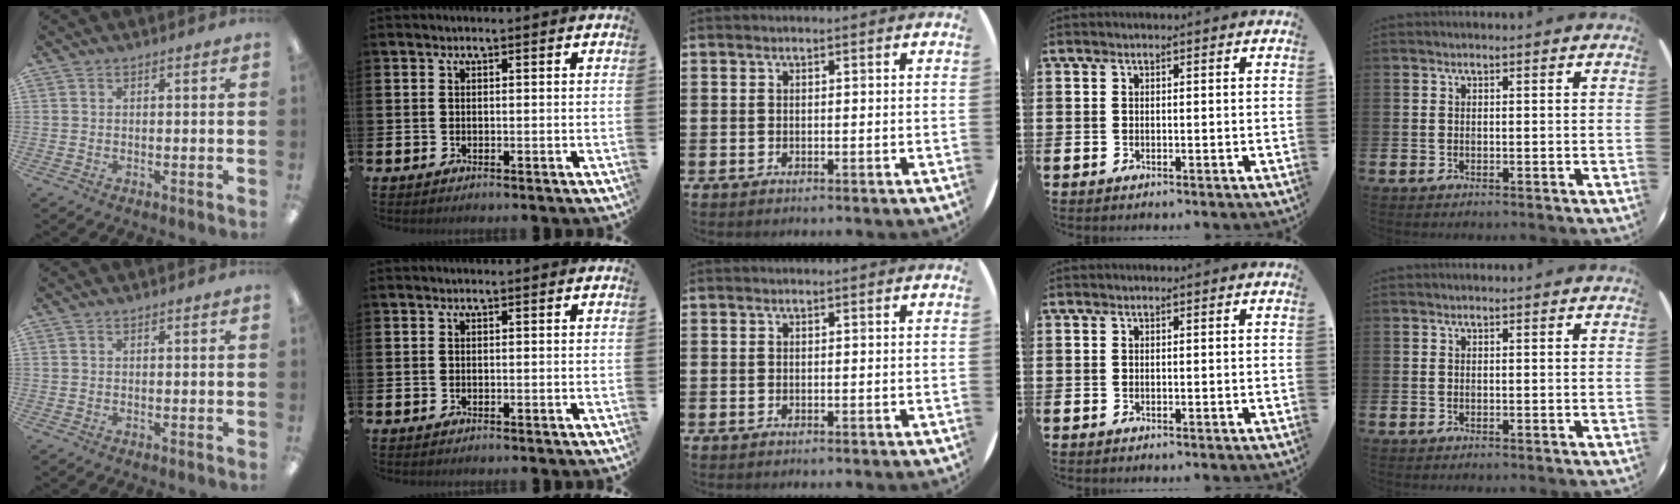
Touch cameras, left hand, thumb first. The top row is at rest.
{}